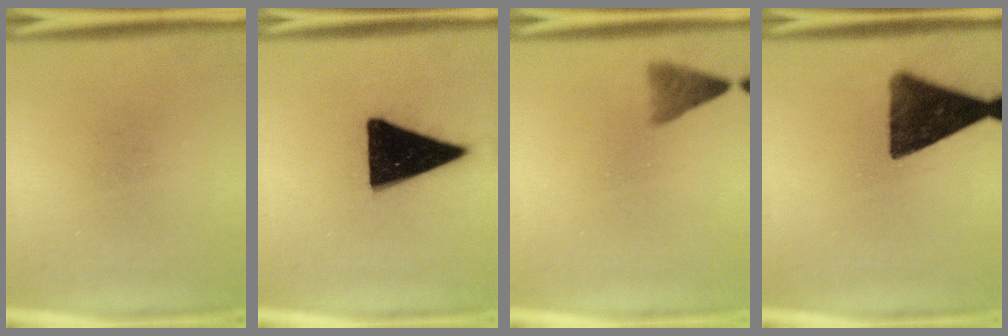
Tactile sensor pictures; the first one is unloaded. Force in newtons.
{"total": 19.4}
{"total": 2.6}
{"total": 13.2}